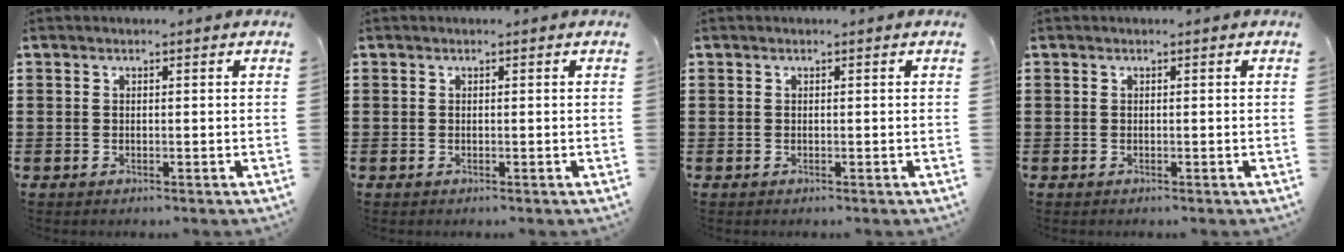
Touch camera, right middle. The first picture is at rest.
{"total": 0.0}
{"total": 0.0}
{"total": 0.0}